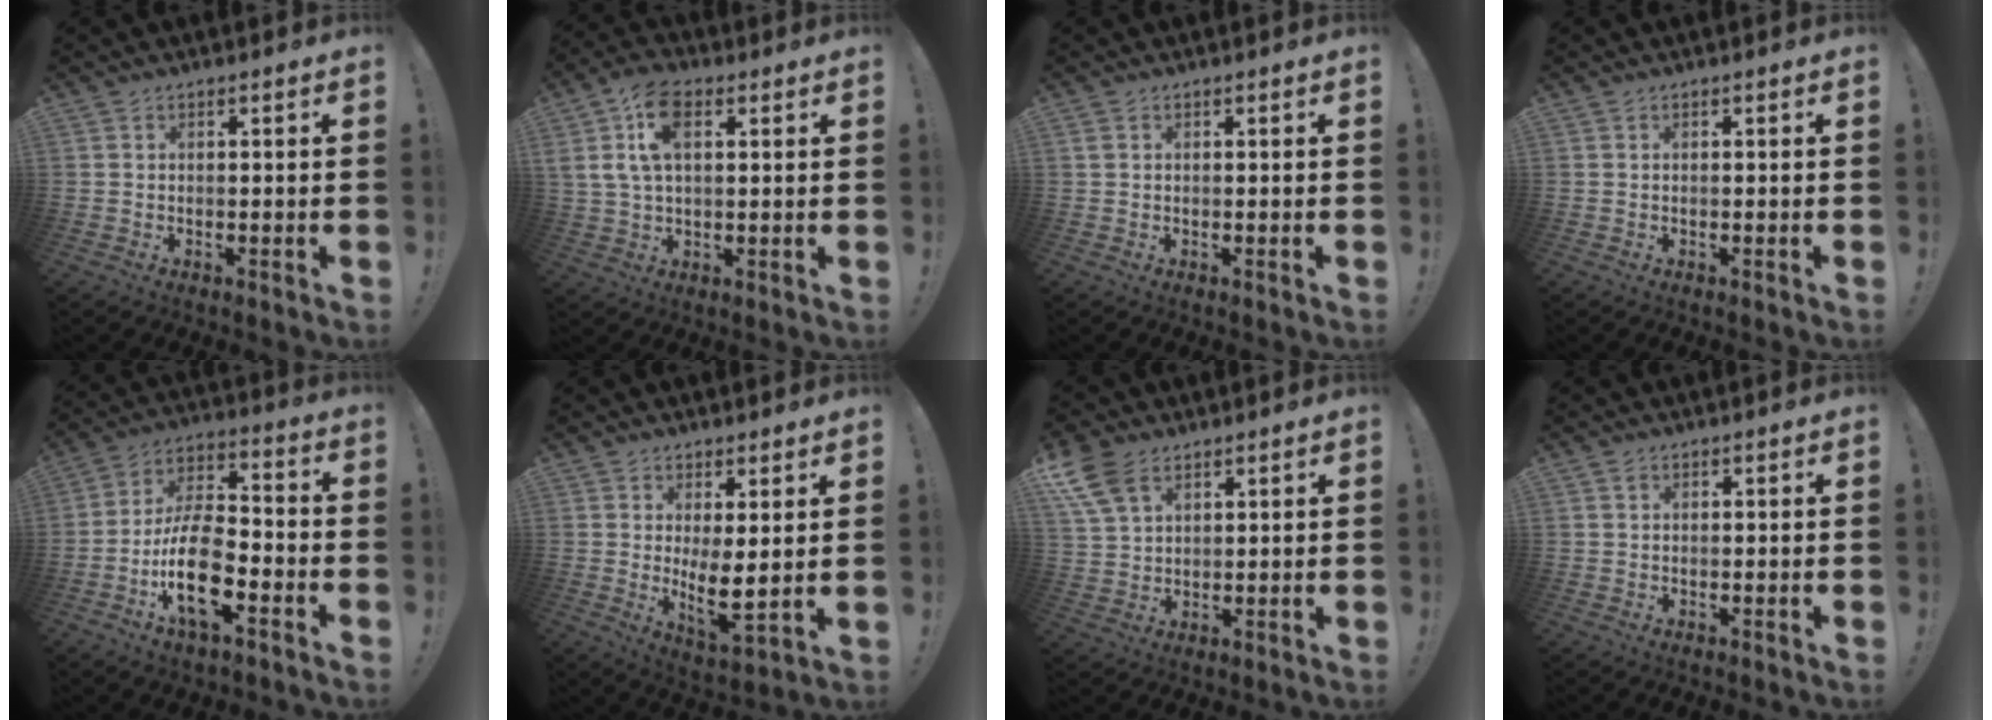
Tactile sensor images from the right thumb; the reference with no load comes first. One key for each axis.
{"total": 11.3, "fx": 4.0, "fy": 6.5, "fz": 8.4, "tx": -0.164, "ty": 0.007, "tz": 0.074}
{"total": 1.0, "fx": 0.4, "fy": 0.8, "fz": 0.5, "tx": -0.006, "ty": 0.002, "tz": 0.008}
{"total": 0.0}
{"total": 17.8, "fx": -7.5, "fy": 8.7, "fz": 13.7, "tx": -0.268, "ty": 0.042, "tz": -0.121}
{"total": 8.0, "fx": 1.7, "fy": 2.6, "fz": 7.4, "tx": -0.114, "ty": -0.033, "tz": 0.036}
{"total": 10.0, "fx": 5.7, "fy": 5.8, "fz": 5.9, "tx": -0.120, "ty": -0.021, "tz": 0.112}
{"total": 0.7, "fx": 0.5, "fy": 0.6, "fz": 0.0, "tx": 0.006, "ty": -0.003, "tz": 0.008}